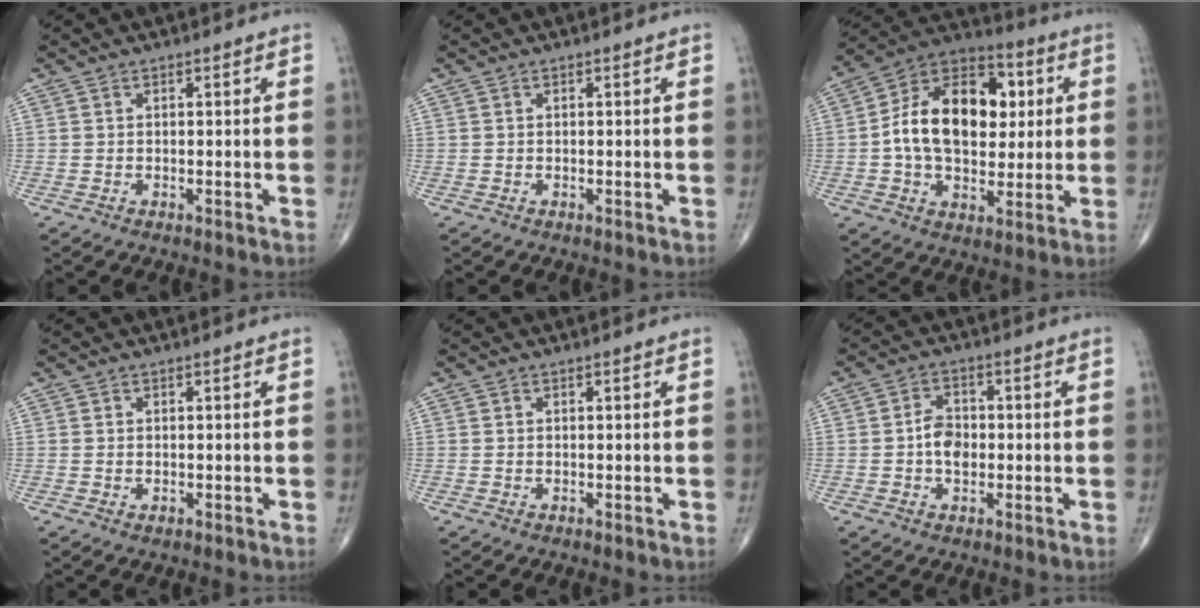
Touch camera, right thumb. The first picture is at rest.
{"total": 0.0}
{"total": 20.1, "force": [2.2, 13.0, 15.2], "torque": [-0.213, 0.019, 0.032]}
{"total": 0.7, "force": [-0.1, 0.5, 0.5], "torque": [-0.009, 0.000, 0.000]}
{"total": 0.0}
{"total": 4.9, "force": [-0.6, 3.4, 3.5], "torque": [-0.051, 0.013, -0.016]}